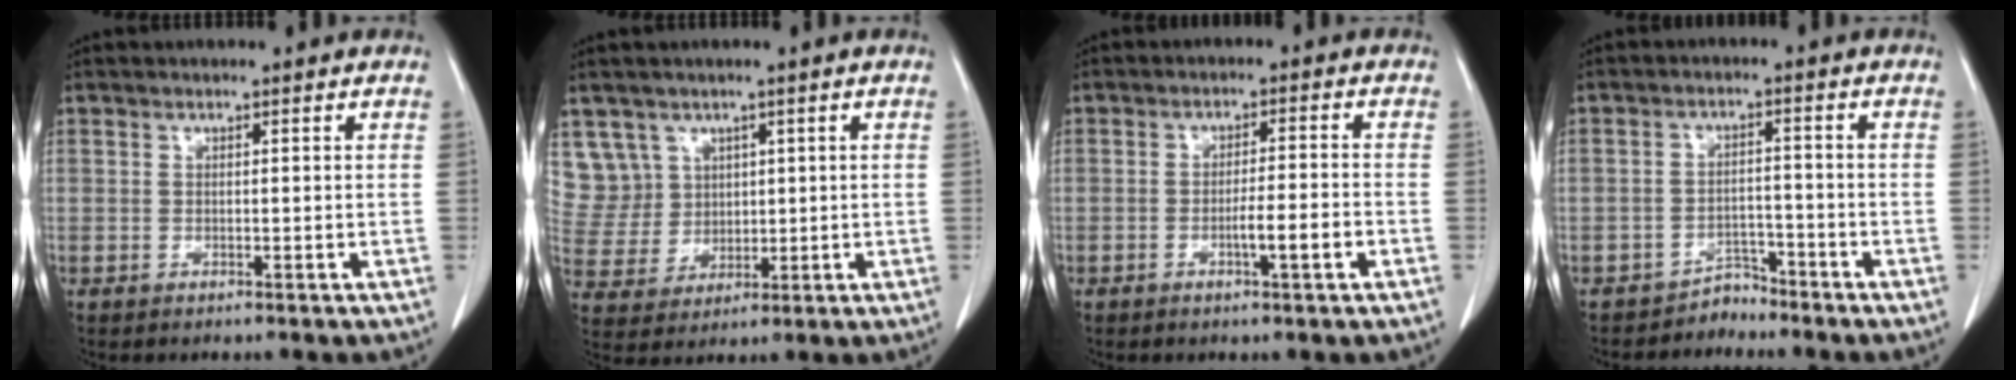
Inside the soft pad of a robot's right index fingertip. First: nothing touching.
{"total": 7.8, "force": [4.0, 6.7, -0.2], "torque": [-0.002, 0.021, 0.097]}
{"total": 4.3, "force": [-1.7, 0.1, 4.0], "torque": [-0.061, -0.001, -0.025]}
{"total": 3.0, "force": [-2.7, 1.0, -0.6], "torque": [0.014, 0.000, -0.043]}